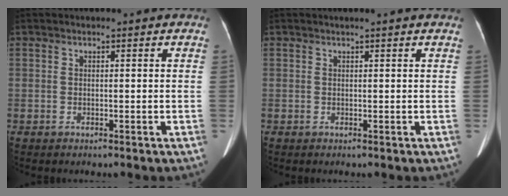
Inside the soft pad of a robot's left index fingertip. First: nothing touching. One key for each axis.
{"total": 1.8, "fx": 1.6, "fy": -0.3, "fz": 0.9, "tx": -0.010, "ty": 0.016, "tz": 0.020}